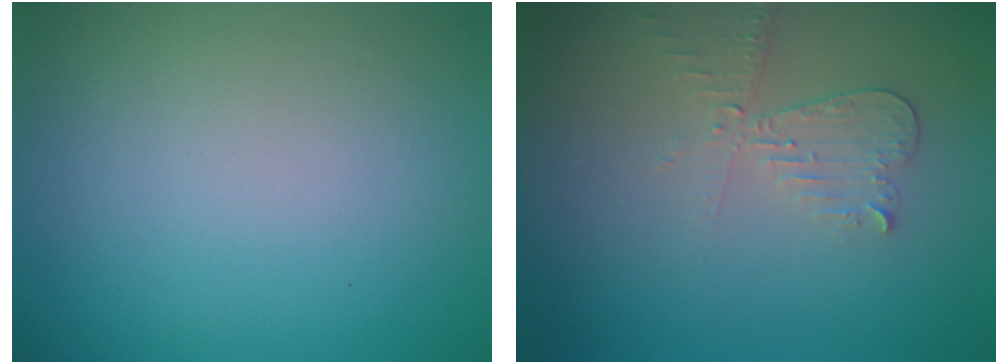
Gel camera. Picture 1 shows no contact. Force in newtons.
{"total": 2.4, "press": 2.4, "slide": 0.5}